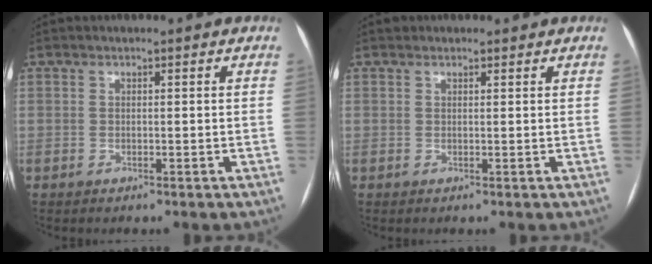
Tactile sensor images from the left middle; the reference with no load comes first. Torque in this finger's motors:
{"motor_torque": [0.00, 0.01, -0.05, -0.01]}